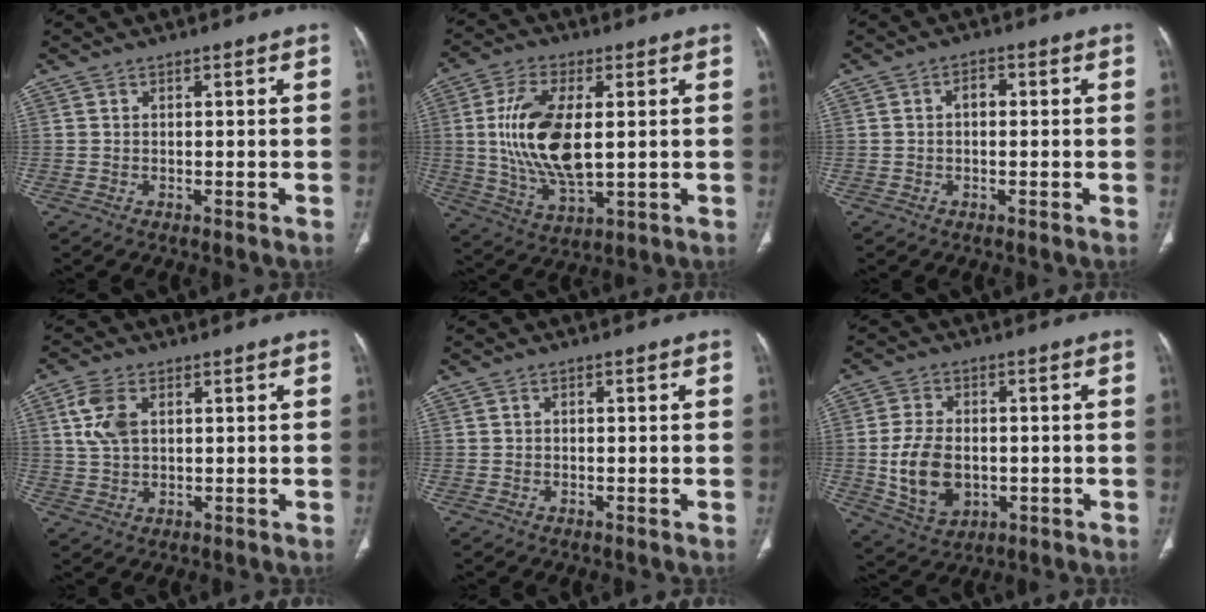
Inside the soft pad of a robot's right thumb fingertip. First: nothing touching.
{"total": 15.7, "force": [1.4, 7.6, 13.7], "torque": [-0.269, -0.013, 0.034]}
{"total": 2.4, "force": [0.1, 1.6, 1.8], "torque": [-0.020, 0.011, -0.003]}
{"total": 6.5, "force": [1.9, 3.8, 4.9], "torque": [-0.106, 0.004, 0.040]}
{"total": 0.0}
{"total": 11.1, "force": [-1.2, 7.6, 8.0], "torque": [-0.138, 0.001, -0.008]}